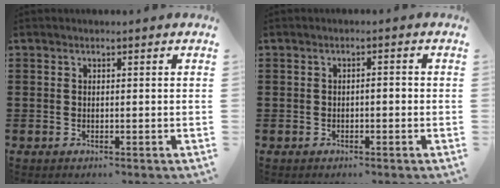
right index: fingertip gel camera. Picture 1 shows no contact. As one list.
[{"total": 1.0, "force": [-0.6, 0.3, 0.7], "torque": [-0.016, -0.004, -0.011]}]